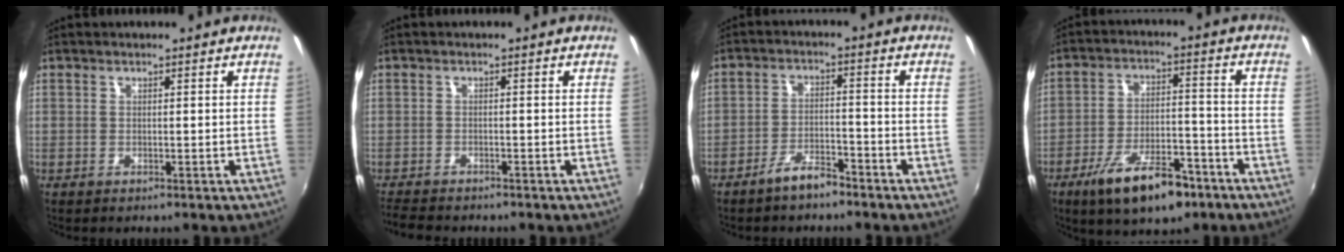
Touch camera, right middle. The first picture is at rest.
{"total": 5.0, "force": [-4.6, 0.9, 1.6], "torque": [-0.050, -0.019, -0.082]}
{"total": 5.2, "force": [-4.3, 1.4, 2.5], "torque": [-0.061, 0.007, -0.071]}
{"total": 13.8, "force": [-8.9, 5.1, 9.3], "torque": [-0.180, -0.005, -0.140]}